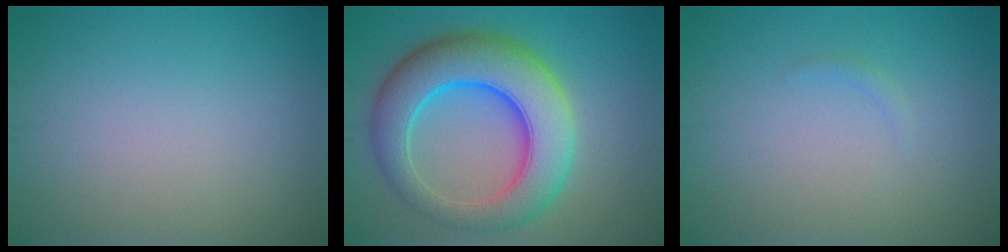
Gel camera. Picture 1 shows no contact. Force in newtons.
{"total": 10.0, "press": 10.0, "slide": 0.2}
{"total": 0.5, "press": 0.5, "slide": 0.1}